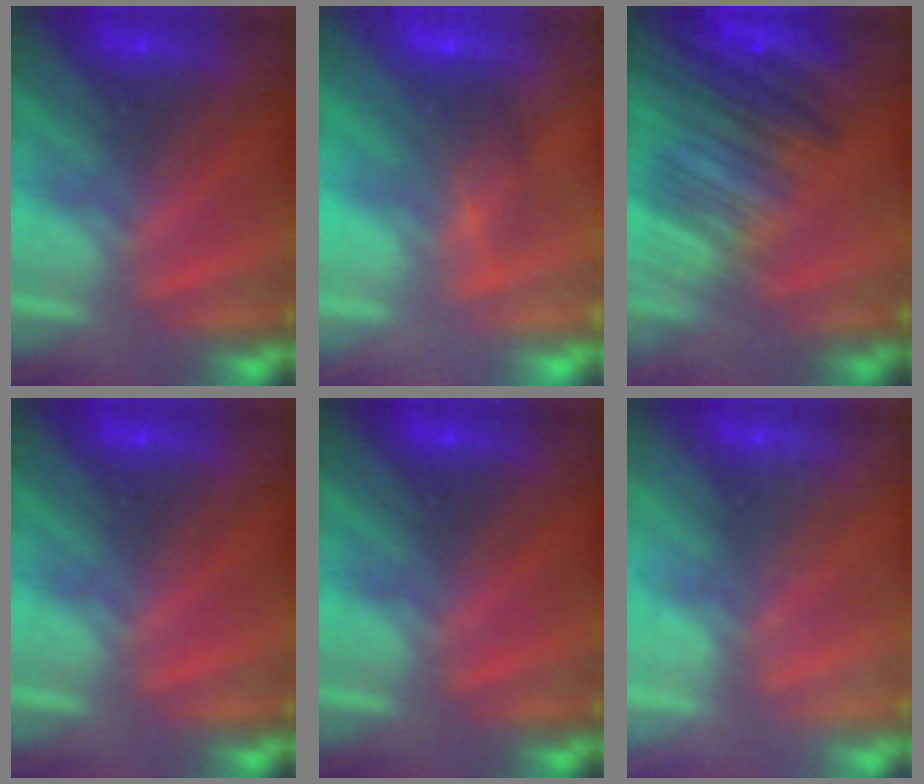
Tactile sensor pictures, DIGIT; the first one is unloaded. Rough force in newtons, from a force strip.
{"total": 2.8}
{"total": 7.4}
{"total": 0.0}
{"total": 0.0}
{"total": 2.1}